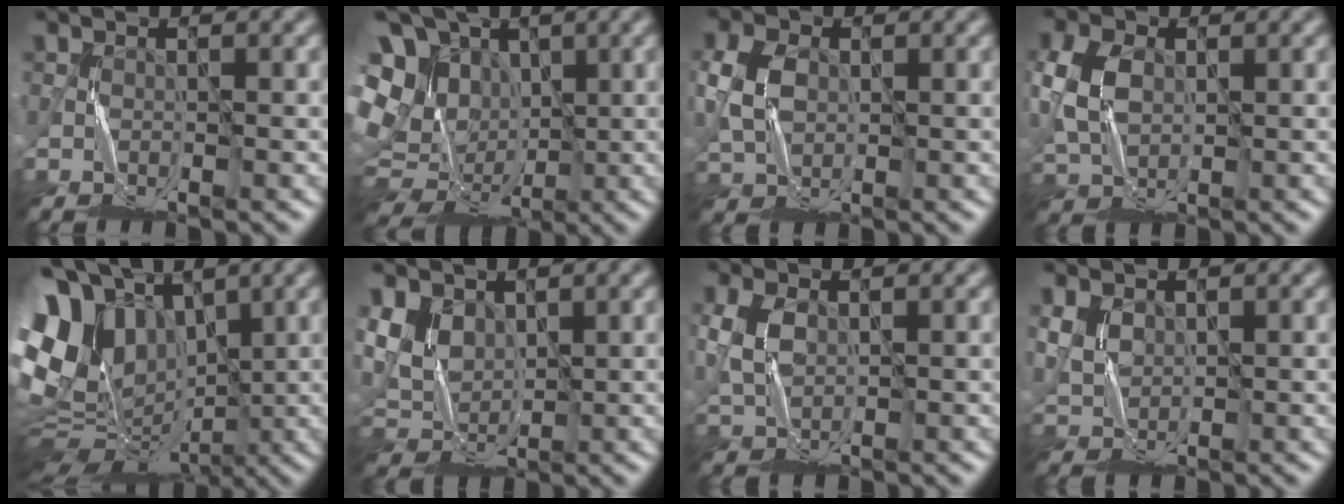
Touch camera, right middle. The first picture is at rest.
{"total": 16.6, "force": [1.6, 13.6, 9.4], "torque": [-0.224, 0.017, 0.030]}
{"total": 5.3, "force": [0.5, 4.0, 3.5], "torque": [-0.101, 0.008, 0.008]}
{"total": 6.0, "force": [0.6, 4.3, 4.2], "torque": [-0.126, 0.006, 0.011]}
{"total": 13.3, "force": [1.9, 9.6, 9.0], "torque": [-0.193, 0.013, 0.036]}
{"total": 4.7, "force": [1.9, 3.3, 2.7], "torque": [-0.064, -0.005, 0.036]}
{"total": 3.8, "force": [0.6, 2.5, 2.7], "torque": [-0.083, 0.003, 0.016]}
{"total": 2.8, "force": [1.0, 2.0, 1.6], "torque": [-0.048, -0.002, 0.023]}